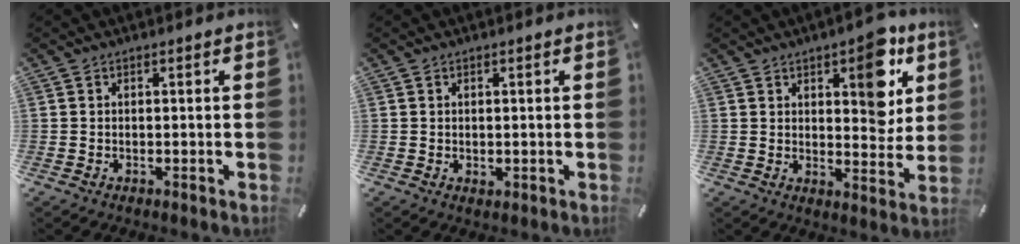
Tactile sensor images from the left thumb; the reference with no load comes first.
{"total": 0.7, "force": [0.2, 0.6, 0.4], "torque": [-0.008, 0.003, 0.003]}
{"total": 11.4, "force": [5.5, 6.1, 7.9], "torque": [-0.067, -0.037, 0.086]}